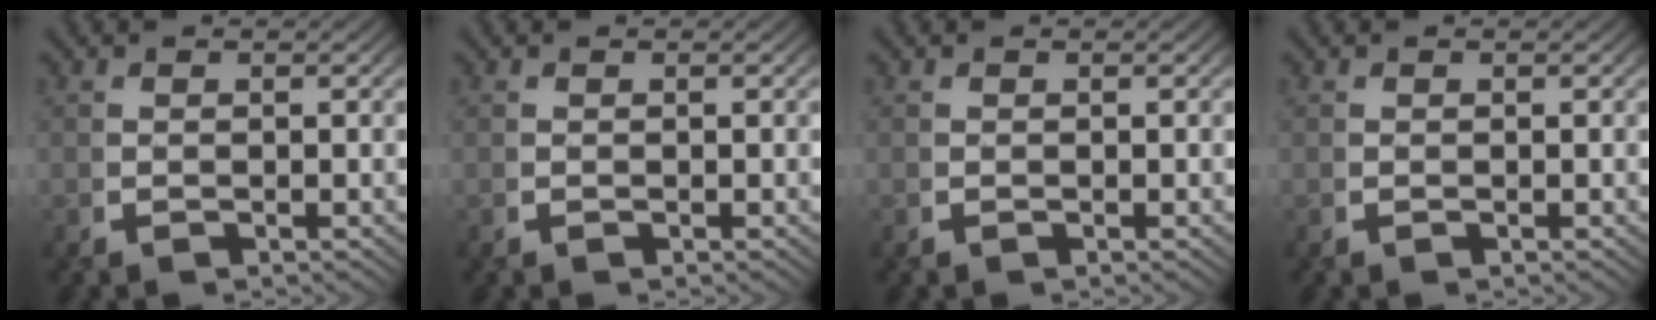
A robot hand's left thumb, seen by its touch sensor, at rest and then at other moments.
{"total": 0.0}
{"total": 0.0}
{"total": 0.0}